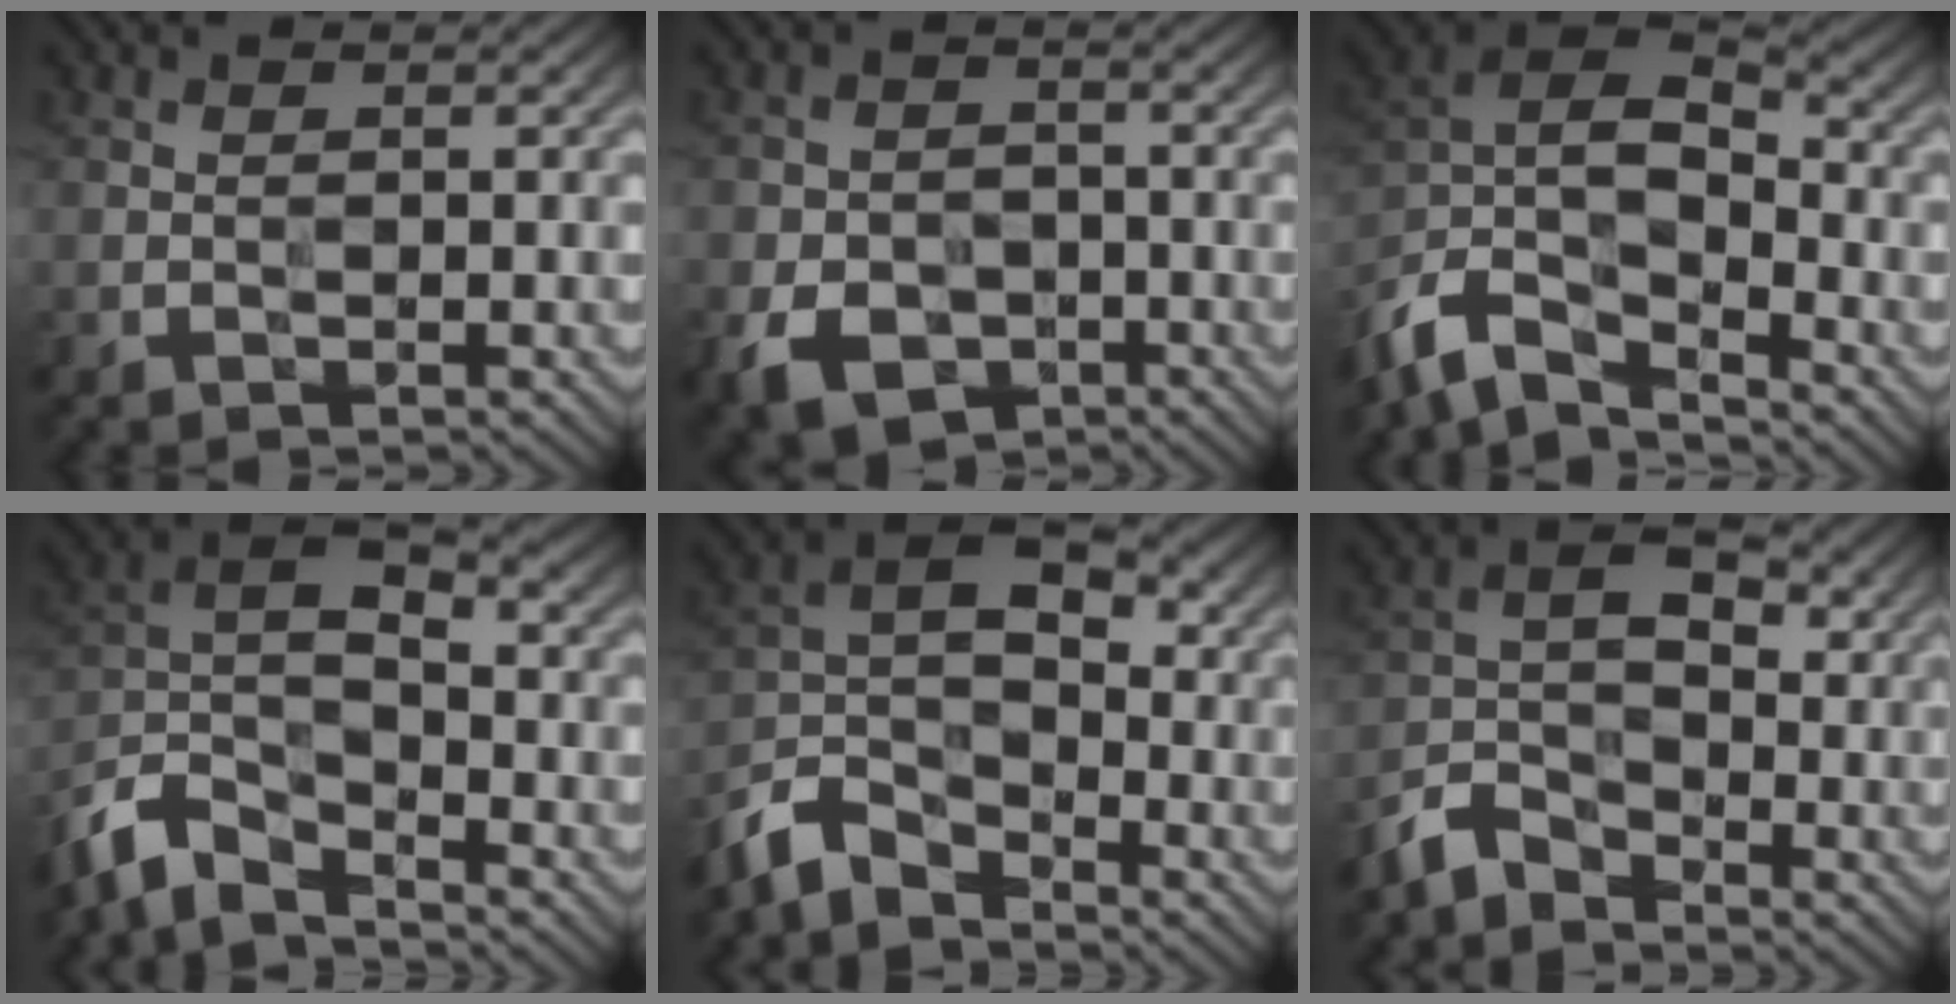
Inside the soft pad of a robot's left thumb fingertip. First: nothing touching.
{"total": 6.9, "force": [-3.6, 4.8, 3.6], "torque": [-0.072, -0.019, -0.061]}
{"total": 12.4, "force": [-8.0, 6.0, 7.4], "torque": [-0.168, -0.014, -0.160]}
{"total": 8.8, "force": [-6.2, 3.3, 5.3], "torque": [-0.101, -0.007, -0.142]}
{"total": 8.1, "force": [-5.7, 3.8, 4.2], "torque": [-0.075, -0.003, -0.135]}
{"total": 5.4, "force": [-3.8, 2.7, 2.8], "torque": [-0.052, 0.001, -0.093]}